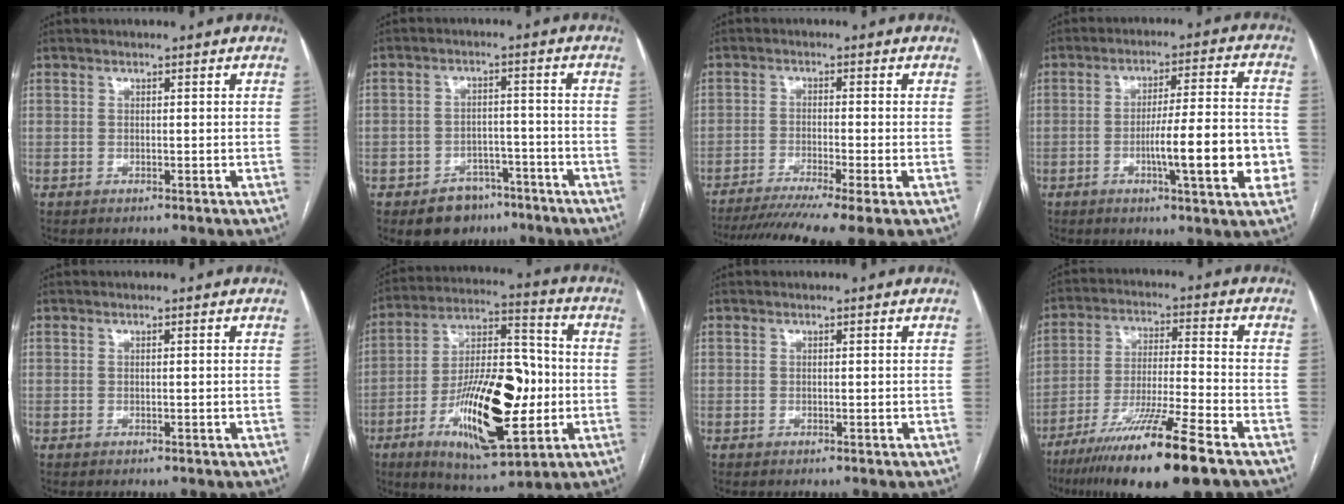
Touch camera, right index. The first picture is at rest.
{"total": 6.6, "force": [-4.4, 4.7, 1.5], "torque": [-0.015, 0.014, -0.060]}
{"total": 11.3, "force": [-8.6, -0.8, 7.3], "torque": [-0.111, -0.023, -0.133]}
{"total": 13.2, "force": [-3.5, 1.2, 12.7], "torque": [-0.190, 0.005, -0.050]}
{"total": 0.0}
{"total": 20.0, "force": [-4.8, 6.5, 18.3], "torque": [-0.333, 0.007, -0.070]}
{"total": 0.0}
{"total": 15.8, "force": [-10.2, -0.3, 12.0], "torque": [-0.222, -0.043, -0.180]}